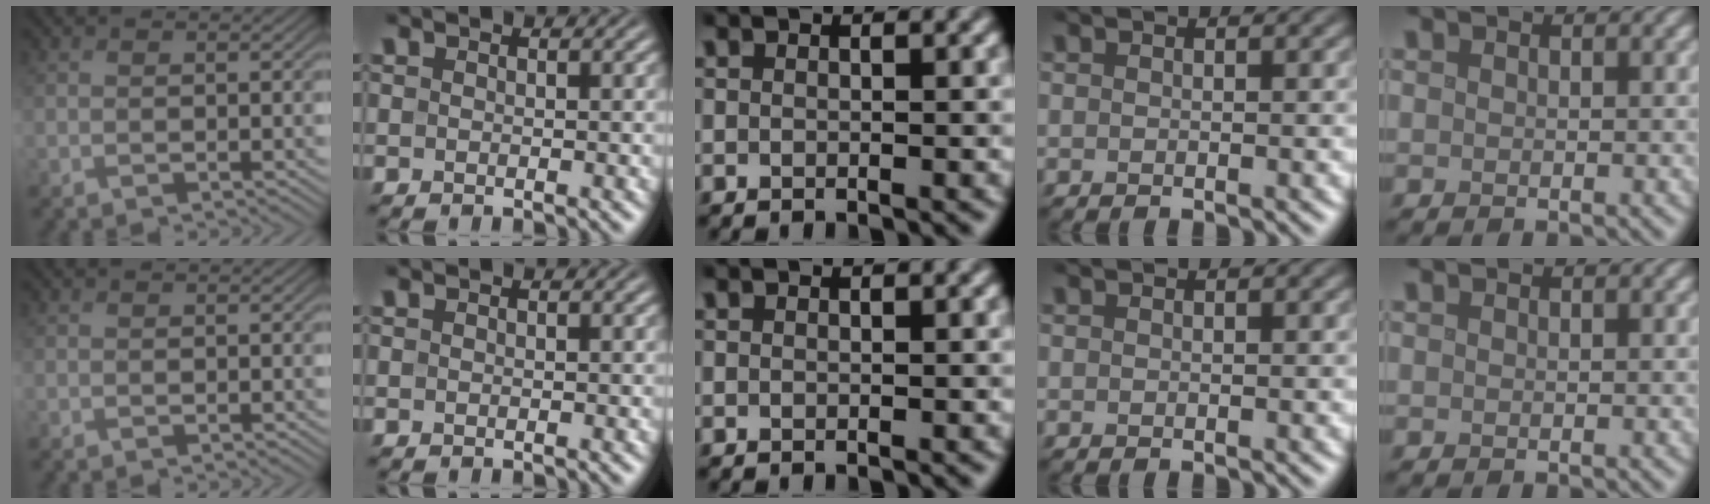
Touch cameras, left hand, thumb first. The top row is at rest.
{}